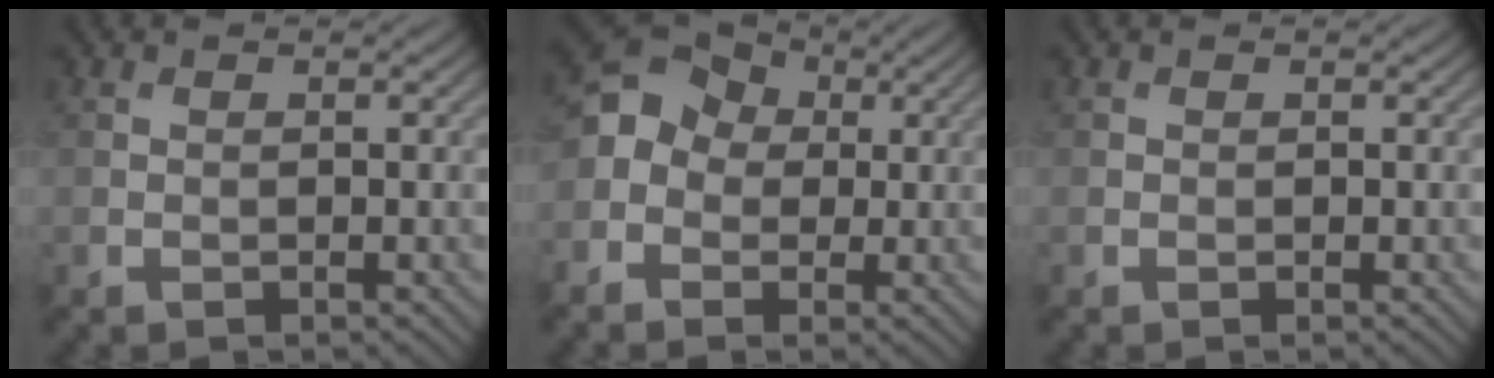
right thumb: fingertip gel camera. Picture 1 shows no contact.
{"total": 7.9, "force": [-0.3, 6.9, 3.8], "torque": [-0.094, 0.013, -0.036]}
{"total": 0.0}